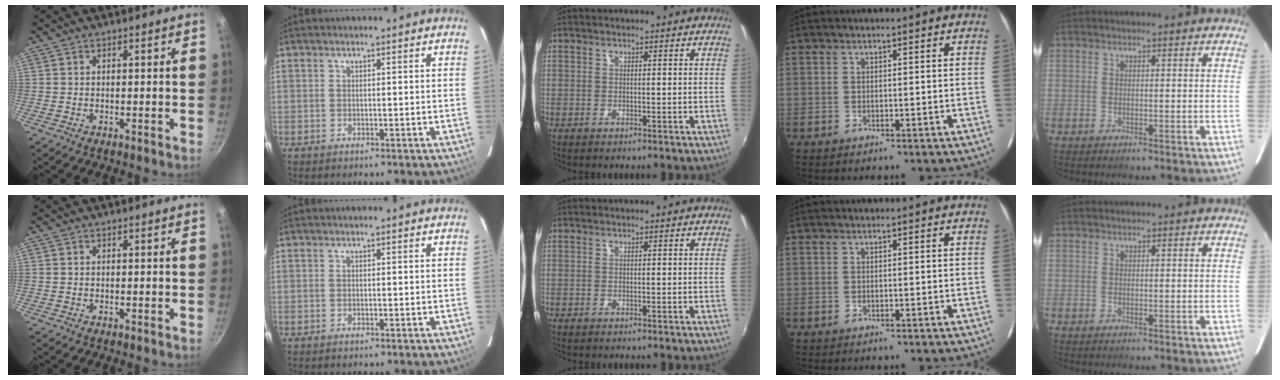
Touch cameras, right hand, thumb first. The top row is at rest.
{}